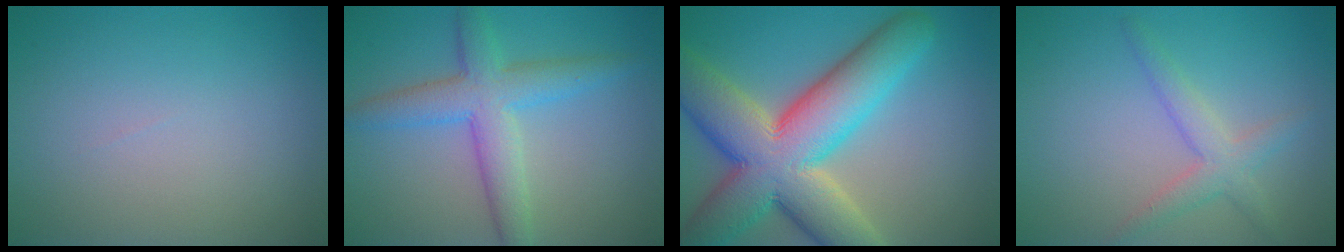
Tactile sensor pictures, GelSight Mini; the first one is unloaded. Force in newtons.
{"total": 5.3, "press": 5.3, "slide": 0.1}
{"total": 13.5, "press": 13.5, "slide": 1.1}
{"total": 2.7, "press": 2.7, "slide": 0.1}